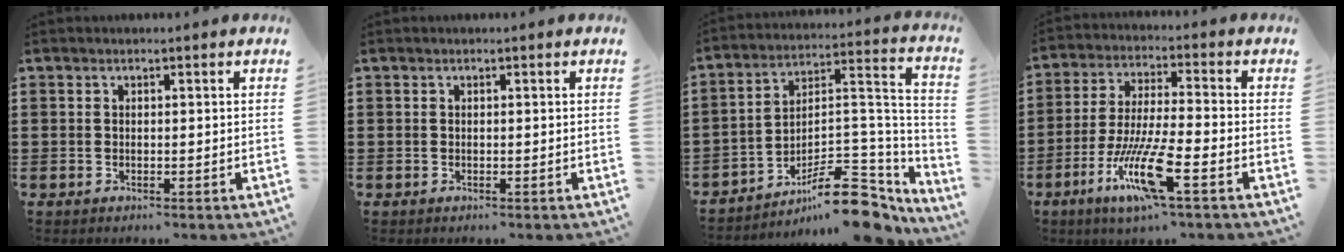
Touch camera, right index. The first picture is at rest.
{"total": 0.0}
{"total": 12.7, "force": [-8.8, 4.6, 7.8], "torque": [-0.099, 0.032, -0.157]}
{"total": 11.6, "force": [-5.7, 1.8, 10.0], "torque": [-0.220, -0.012, -0.112]}